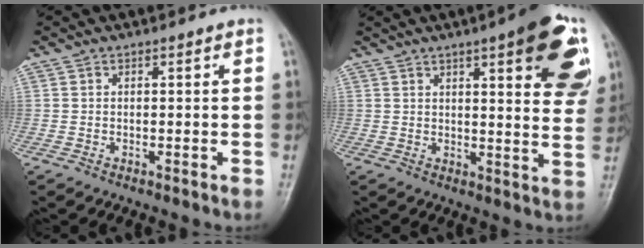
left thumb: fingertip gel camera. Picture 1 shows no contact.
{"total": 16.8, "force": [7.6, 4.2, 14.3], "torque": [-0.158, -0.027, 0.092]}